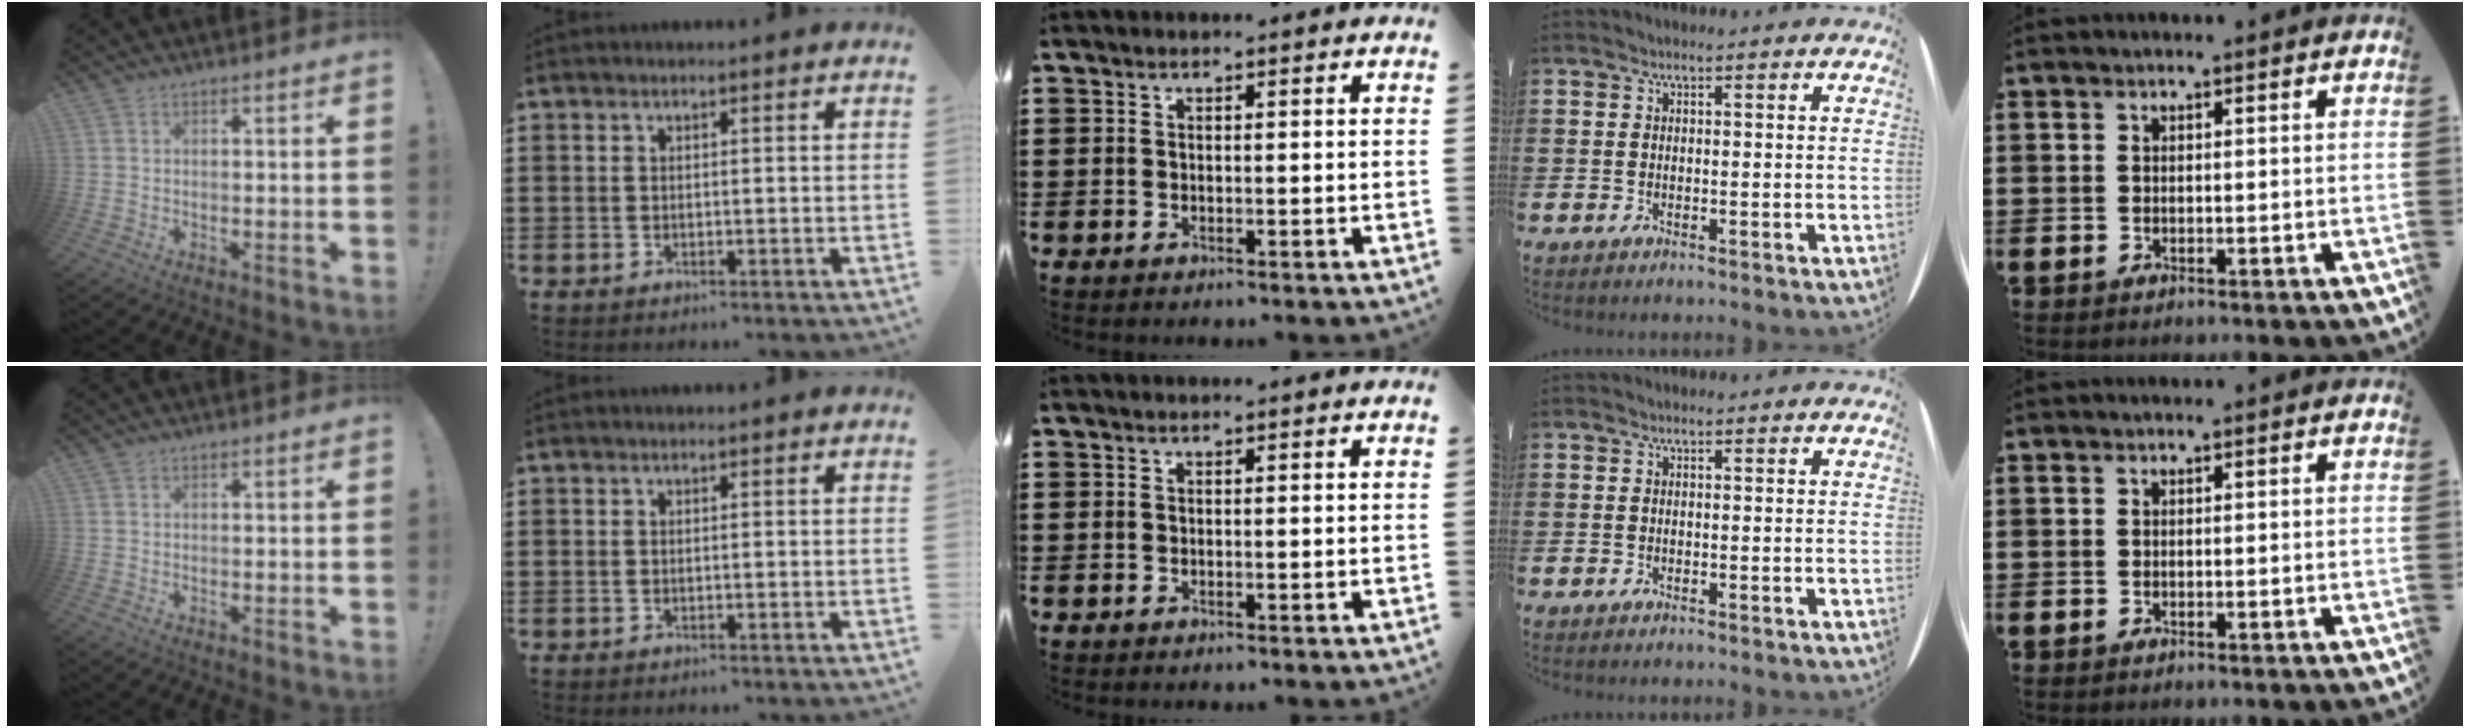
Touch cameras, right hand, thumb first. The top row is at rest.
{}